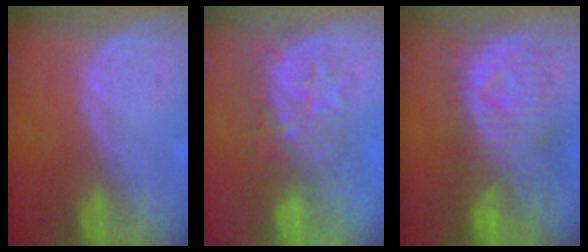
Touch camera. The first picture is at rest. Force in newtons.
{"total": 8.3, "press": 7.8, "slide": 3.0}
{"total": 10.7, "press": 9.5, "slide": 4.9}